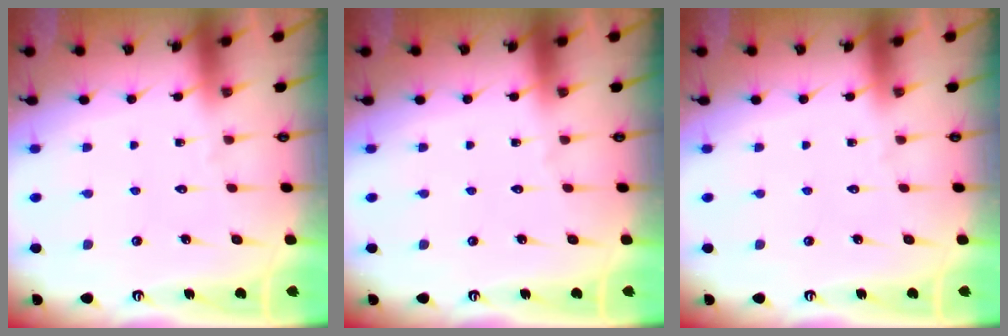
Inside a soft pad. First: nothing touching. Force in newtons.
{"total": 0.0}
{"total": 0.0}